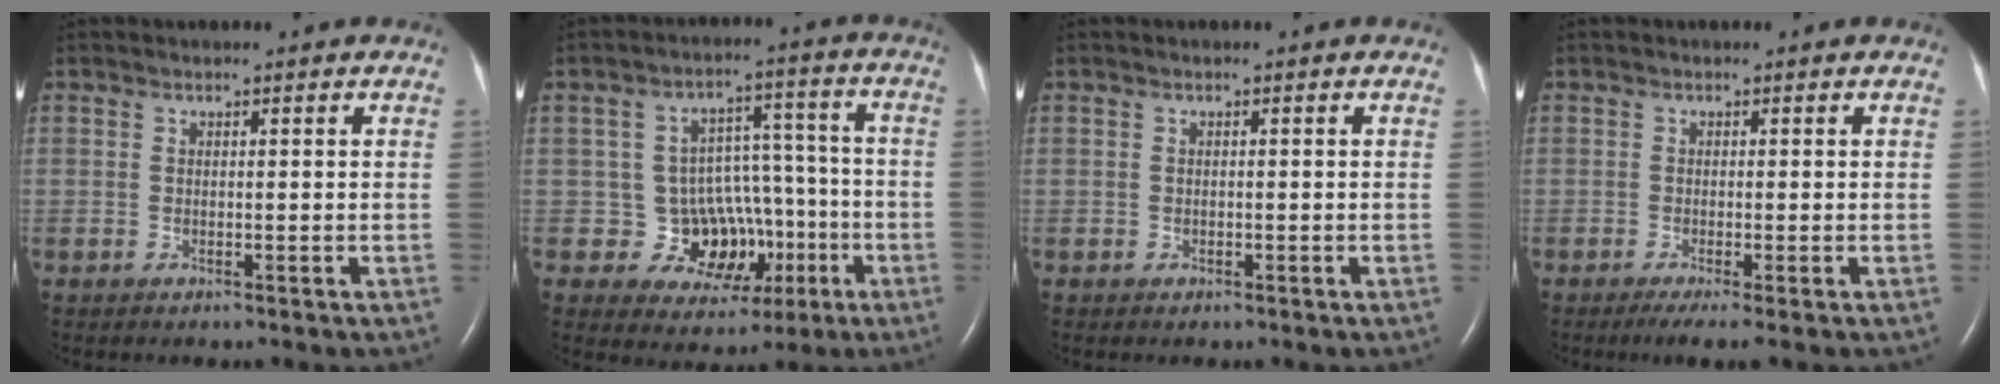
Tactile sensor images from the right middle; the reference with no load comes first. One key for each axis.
{"total": 9.3, "fx": -2.7, "fy": 8.4, "fz": 2.8, "tx": -0.017, "ty": 0.043, "tz": -0.022}
{"total": 0.0}
{"total": 2.7, "fx": -1.6, "fy": 0.1, "fz": 2.2, "tx": -0.042, "ty": -0.012, "tz": -0.028}